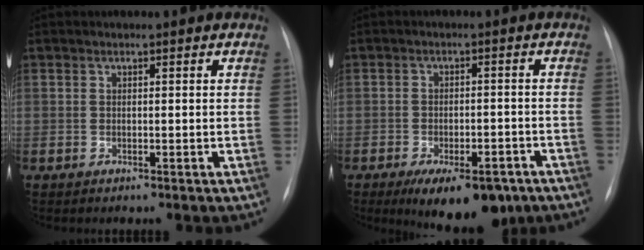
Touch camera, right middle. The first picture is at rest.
{"total": 11.2, "force": [-7.6, 4.4, 6.9], "torque": [-0.092, -0.003, -0.109]}